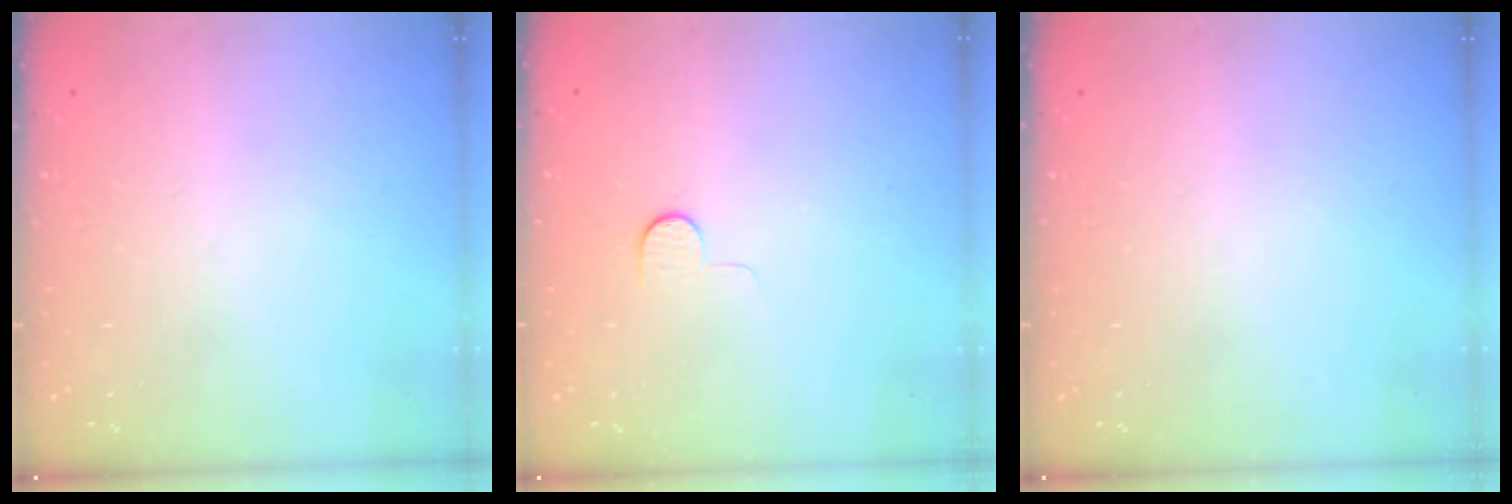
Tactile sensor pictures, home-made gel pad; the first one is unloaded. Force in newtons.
{"total": 5.0, "press": 5.0, "slide": 0.5}
{"total": 0.0}